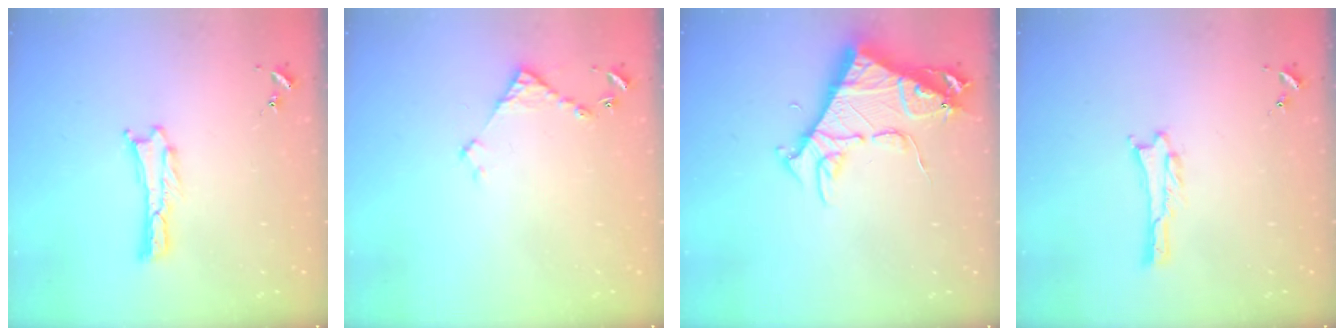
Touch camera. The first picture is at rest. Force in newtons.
{"total": 3.7, "press": 3.7, "slide": 0.3}
{"total": 7.9, "press": 7.9, "slide": 0.9}
{"total": 1.0, "press": 1.0, "slide": 0.1}